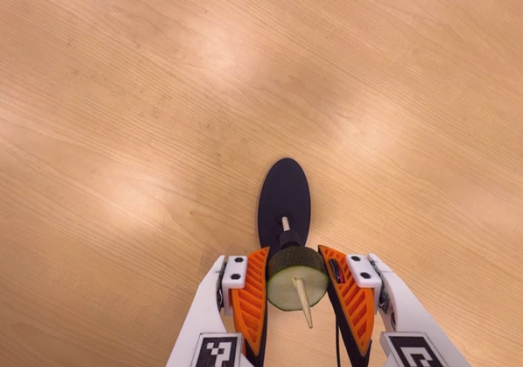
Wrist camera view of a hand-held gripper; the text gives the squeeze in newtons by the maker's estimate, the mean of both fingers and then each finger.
{"total": 11.7, "left": 12.5, "right": 10.8}